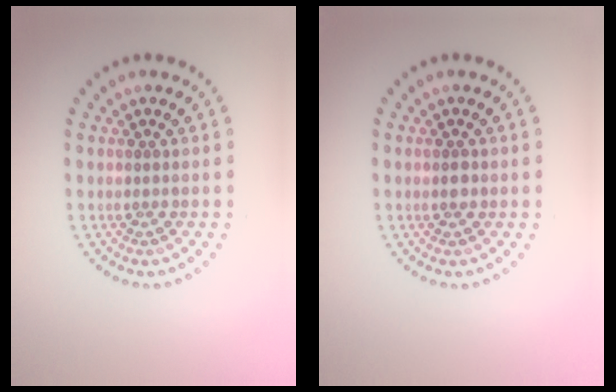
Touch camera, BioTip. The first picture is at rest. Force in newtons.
{"total": 1.1, "press": 1.1, "slide": 0.2}